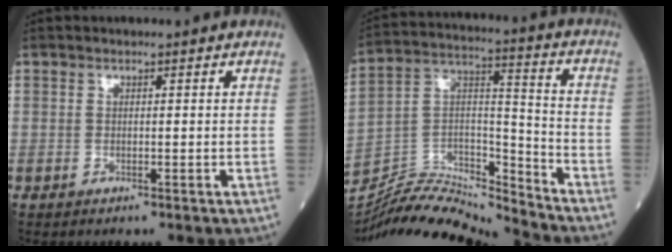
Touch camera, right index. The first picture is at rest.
{"total": 16.2, "force": [-16.0, 0.3, 2.3], "torque": [-0.041, 0.045, -0.285]}